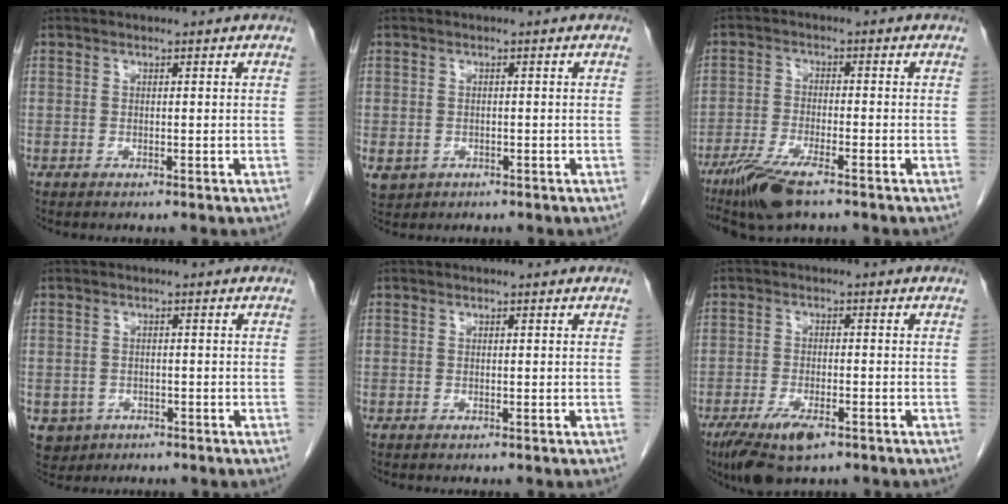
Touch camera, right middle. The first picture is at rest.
{"total": 4.1, "force": [-1.7, 3.5, 1.3], "torque": [-0.029, -0.004, -0.020]}
{"total": 8.2, "force": [-5.7, 1.4, 5.8], "torque": [-0.113, -0.019, -0.102]}
{"total": 3.7, "force": [-1.7, 3.2, 0.6], "torque": [-0.011, 0.002, -0.023]}
{"total": 0.0}
{"total": 7.3, "force": [-4.5, 2.3, 5.2], "torque": [-0.096, -0.013, -0.074]}